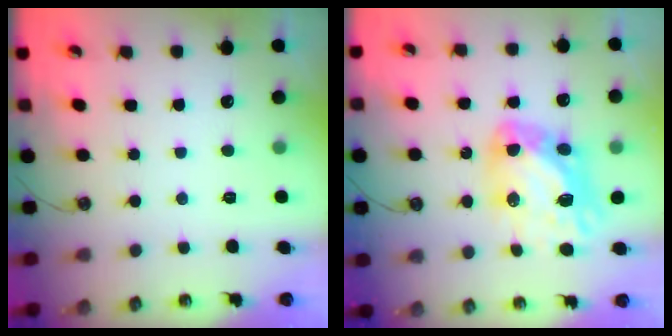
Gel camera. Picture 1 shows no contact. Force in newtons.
{"total": 14.7, "press": 14.6, "slide": 2.0}